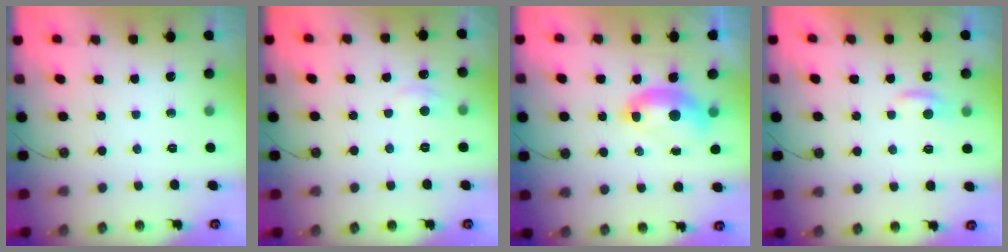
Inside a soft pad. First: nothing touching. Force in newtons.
{"total": 3.4, "press": 3.4, "slide": 0.4}
{"total": 2.5, "press": 2.5, "slide": 0.6}
{"total": 0.6, "press": 0.1, "slide": 0.6}